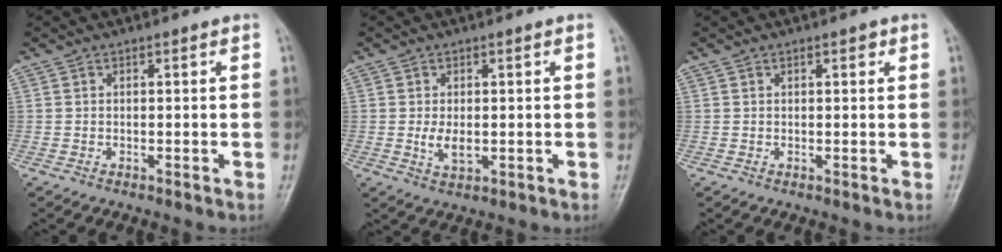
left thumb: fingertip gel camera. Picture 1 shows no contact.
{"total": 3.5, "force": [-0.2, 1.8, 2.9], "torque": [-0.053, -0.007, 0.001]}
{"total": 1.3, "force": [0.6, 0.5, 1.0], "torque": [-0.009, 0.001, 0.007]}